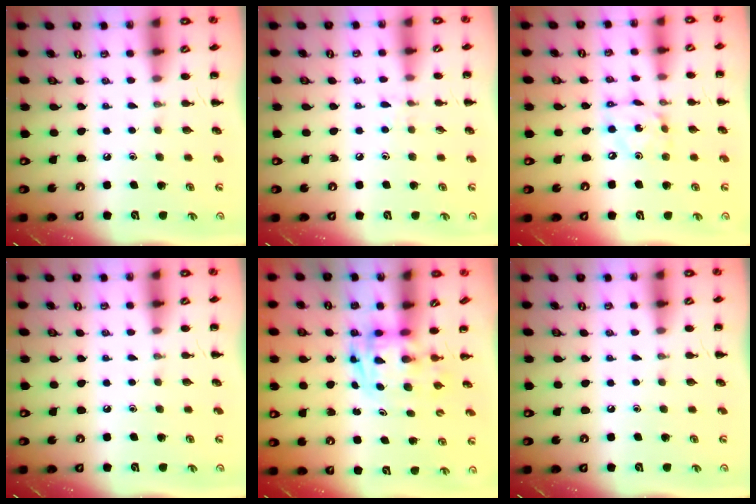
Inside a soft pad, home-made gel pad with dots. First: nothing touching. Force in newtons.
{"total": 5.7, "press": 5.2, "slide": 2.3}
{"total": 5.4, "press": 5.3, "slide": 0.8}
{"total": 0.0}
{"total": 2.7, "press": 2.7, "slide": 0.5}
{"total": 0.0}